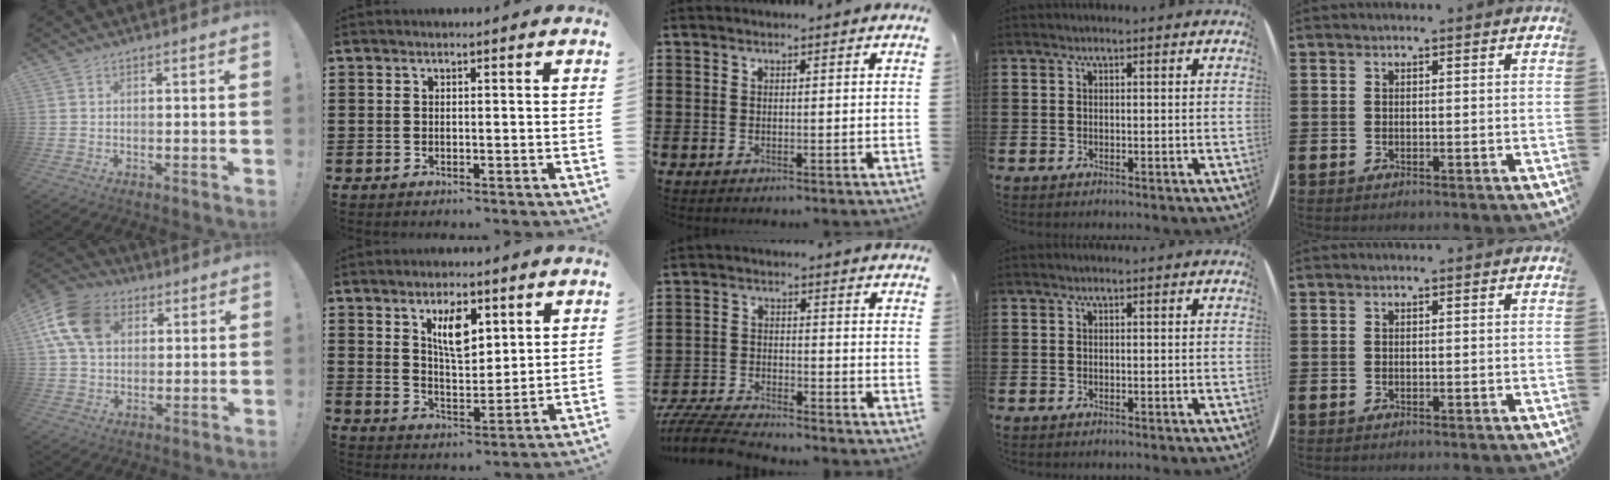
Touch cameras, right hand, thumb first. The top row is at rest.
{"thumb": {"total": 15.0, "force": [4.8, 11.0, 9.0], "torque": [-0.163, -0.004, 0.095]}, "index": {"total": 6.5, "force": [3.2, 2.8, 4.9], "torque": [-0.090, 0.001, 0.053]}, "middle": {"total": 6.5, "force": [-6.2, 0.5, 1.8], "torque": [-0.049, -0.003, -0.124]}}